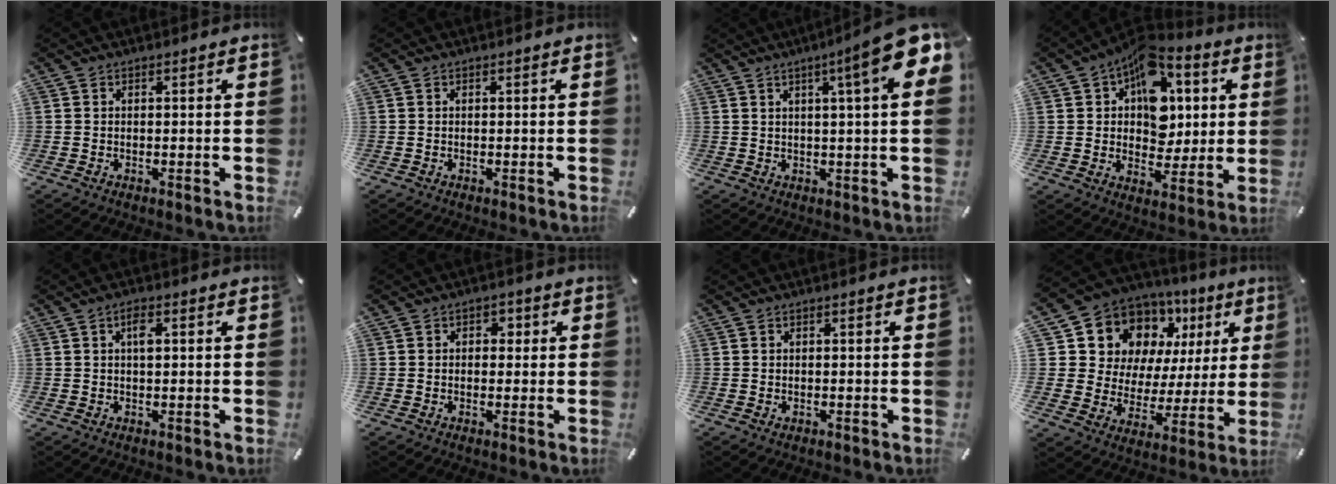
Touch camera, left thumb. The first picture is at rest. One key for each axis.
{"total": 0.0}
{"total": 12.6, "fx": 5.7, "fy": 0.9, "fz": 11.2, "tx": -0.169, "ty": -0.029, "tz": 0.085}
{"total": 15.1, "fx": 5.8, "fy": 11.0, "fz": 8.7, "tx": -0.130, "ty": -0.037, "tz": 0.107}
{"total": 3.0, "fx": 0.9, "fy": 1.1, "fz": 2.6, "tx": -0.047, "ty": 0.005, "tz": 0.010}
{"total": 2.5, "fx": -0.1, "fy": 2.0, "fz": 1.5, "tx": -0.014, "ty": 0.003, "tz": -0.010}
{"total": 0.5, "fx": -0.1, "fy": 0.5, "fz": 0.3, "tx": -0.004, "ty": 0.001, "tz": -0.003}
{"total": 13.3, "fx": 7.8, "fy": 9.9, "fz": 4.3, "tx": -0.076, "ty": -0.069, "tz": 0.142}